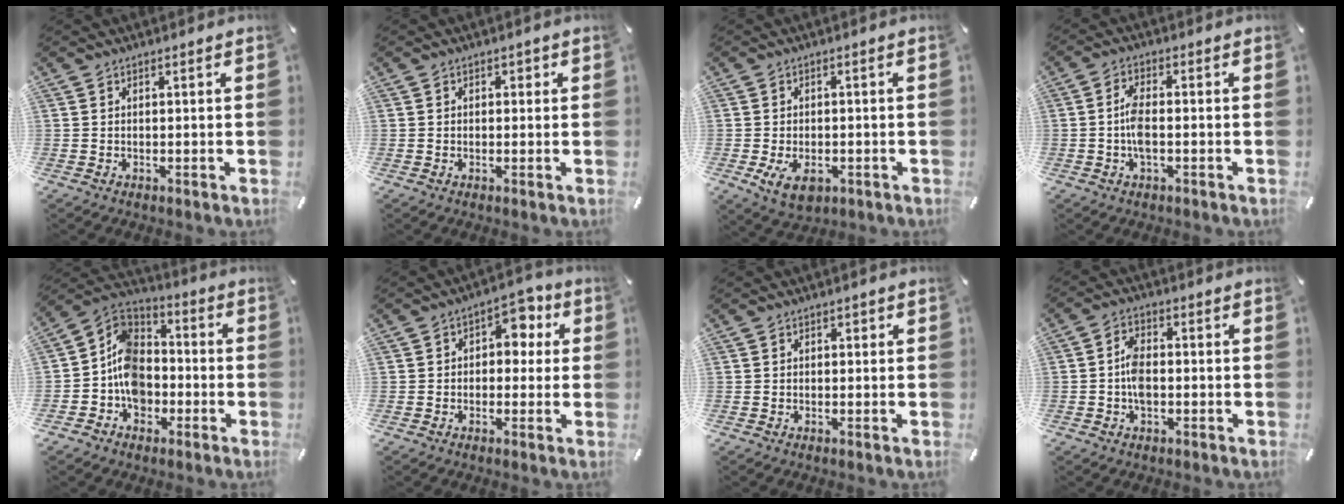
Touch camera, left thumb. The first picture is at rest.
{"total": 1.1, "force": [0.0, 1.0, 0.4], "torque": [0.001, 0.005, -0.004]}
{"total": 5.7, "force": [-2.0, 3.6, 3.9], "torque": [-0.072, 0.004, -0.039]}
{"total": 5.1, "force": [-0.9, 1.9, 4.6], "torque": [-0.102, 0.000, -0.022]}
{"total": 11.5, "force": [-3.6, 9.7, 4.8], "torque": [-0.113, 0.027, -0.065]}
{"total": 6.5, "force": [1.3, 5.0, 4.0], "torque": [-0.037, -0.007, 0.012]}
{"total": 0.8, "force": [0.0, 0.7, 0.2], "torque": [-0.004, 0.006, -0.002]}
{"total": 5.1, "force": [-1.0, 3.1, 3.9], "torque": [-0.075, 0.008, -0.017]}